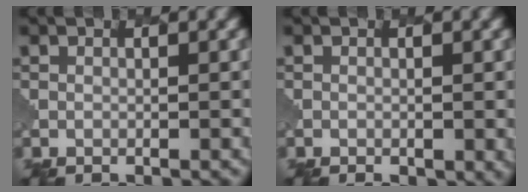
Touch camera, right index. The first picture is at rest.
{"total": 2.5, "force": [-0.7, 1.4, 1.9], "torque": [-0.016, -0.001, 0.004]}